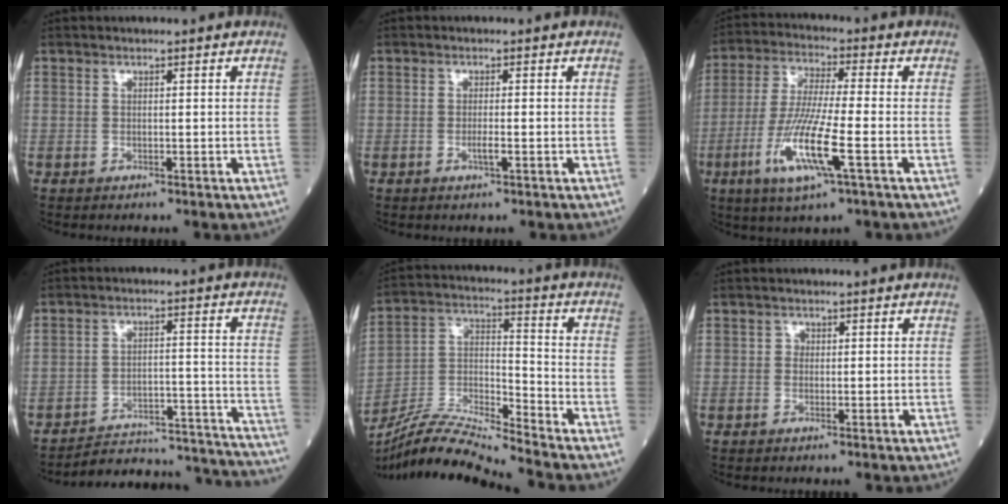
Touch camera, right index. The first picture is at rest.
{"total": 1.5, "force": [-0.5, -0.1, 1.4], "torque": [-0.029, -0.003, -0.010]}
{"total": 11.9, "force": [-4.1, 0.4, 11.1], "torque": [-0.229, -0.019, -0.082]}
{"total": 20.0, "force": [-19.7, 1.9, 2.9], "torque": [-0.014, 0.025, -0.256]}
{"total": 12.7, "force": [-12.0, -1.5, 3.9], "torque": [-0.073, 0.006, -0.229]}
{"total": 0.7, "force": [0.1, 0.7, 0.3], "torque": [0.000, 0.003, -0.001]}